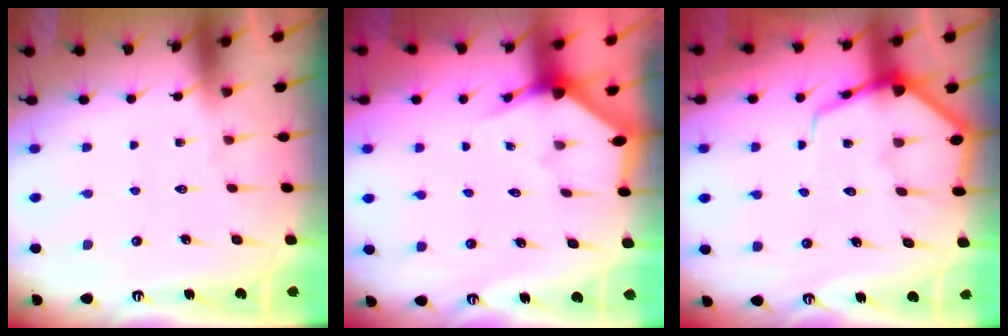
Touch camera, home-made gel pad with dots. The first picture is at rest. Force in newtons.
{"total": 2.9, "press": 2.9, "slide": 0.2}
{"total": 7.7, "press": 7.6, "slide": 0.8}